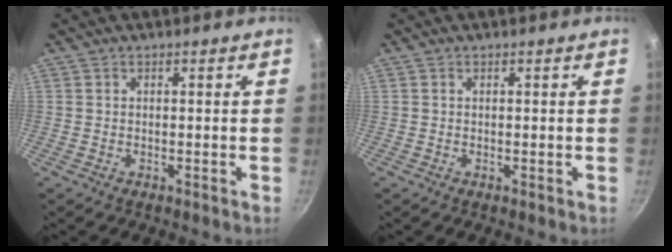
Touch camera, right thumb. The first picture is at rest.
{"total": 0.0}